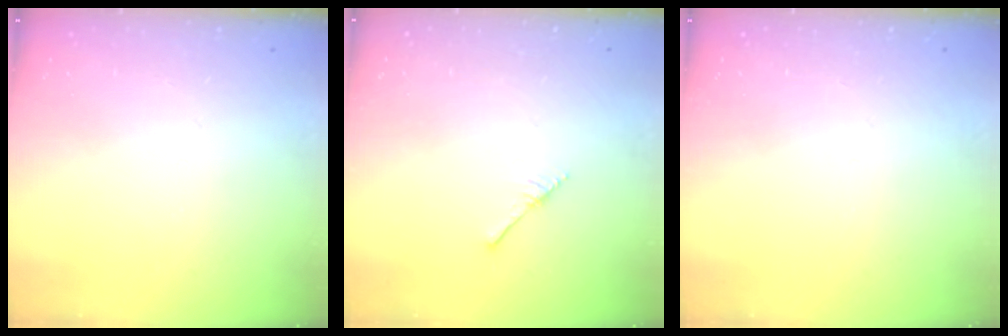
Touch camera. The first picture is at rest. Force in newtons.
{"total": 2.9, "press": 2.9, "slide": 0.2}
{"total": 0.0}